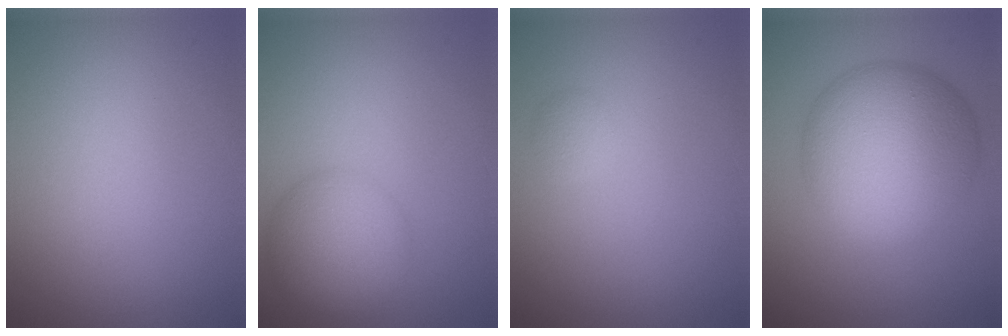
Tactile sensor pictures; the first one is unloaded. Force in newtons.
{"total": 5.2, "press": 5.2, "slide": 0.4}
{"total": 0.8, "press": 0.8, "slide": 0.0}
{"total": 10.8, "press": 10.8, "slide": 0.2}